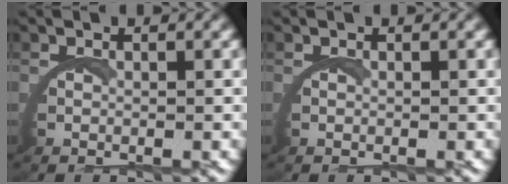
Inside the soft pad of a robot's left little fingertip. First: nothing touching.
{"total": 0.0}